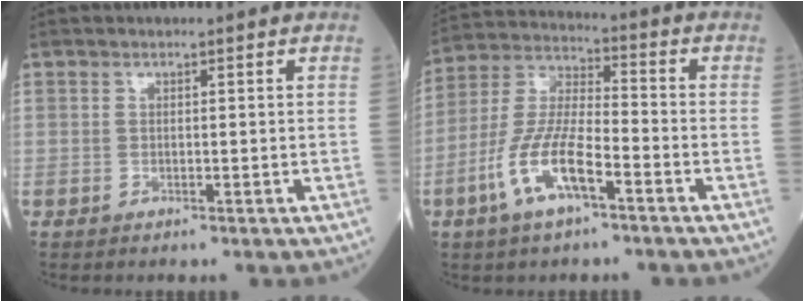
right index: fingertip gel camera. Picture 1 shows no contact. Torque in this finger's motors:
{"motor_torque": [1.57, -0.57, 0.89, 0.21]}